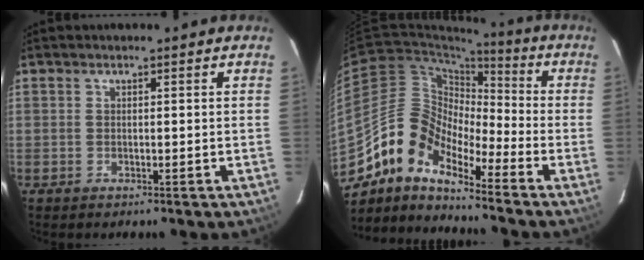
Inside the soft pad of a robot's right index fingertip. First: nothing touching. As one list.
[{"total": 12.5, "force": [-9.8, 5.0, 6.1], "torque": [-0.099, 0.013, -0.209]}]